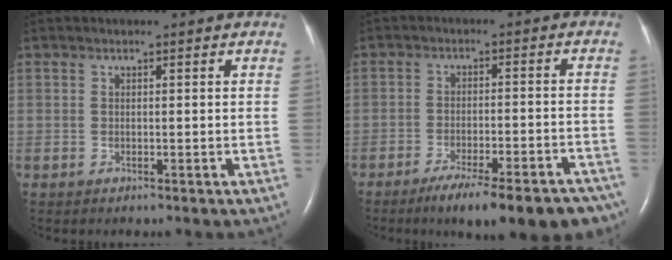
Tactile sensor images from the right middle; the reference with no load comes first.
{"total": 16.9, "force": [-13.3, 3.6, 9.7], "torque": [-0.084, 0.007, -0.180]}